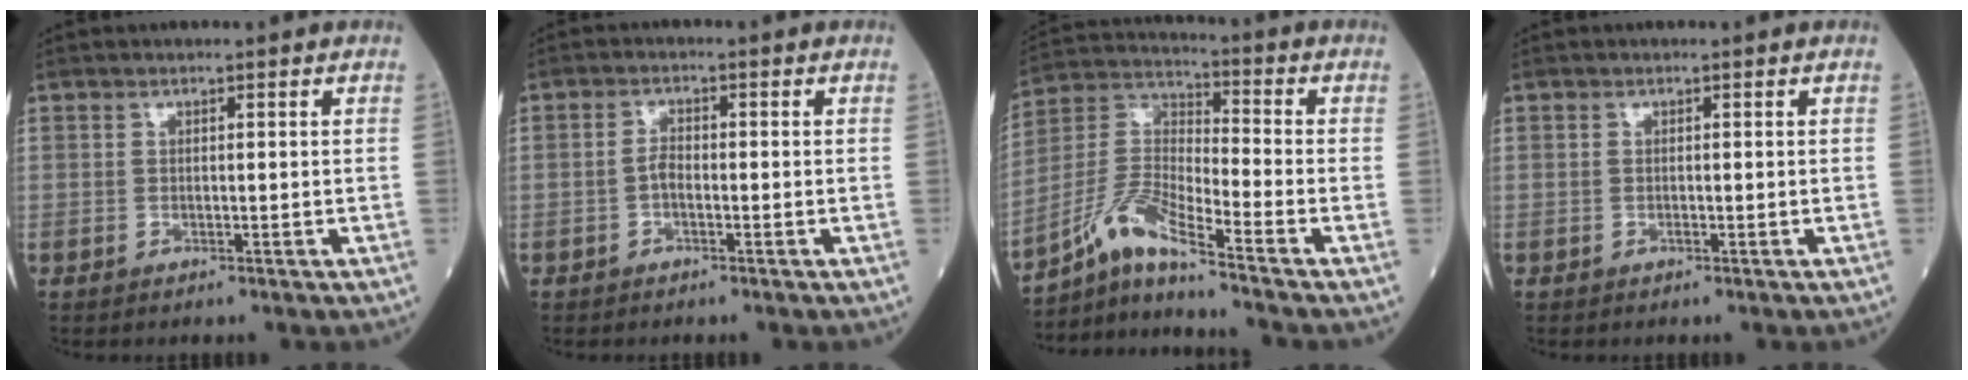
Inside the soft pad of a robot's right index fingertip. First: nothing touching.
{"total": 1.8, "force": [-0.7, 0.7, 1.5], "torque": [-0.024, 0.004, -0.012]}
{"total": 9.3, "force": [-7.0, -0.4, 6.0], "torque": [-0.141, 0.001, -0.138]}
{"total": 0.0}